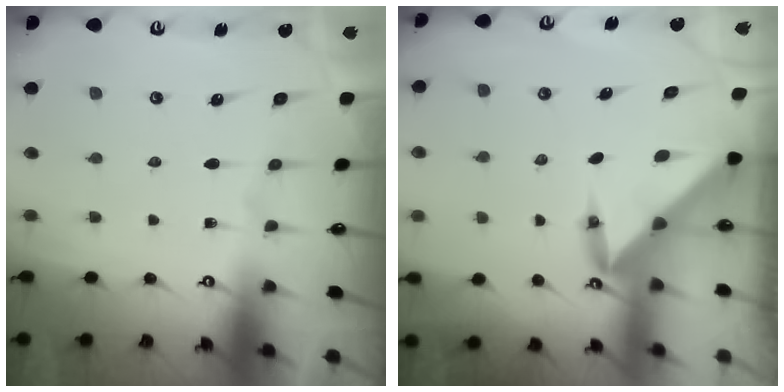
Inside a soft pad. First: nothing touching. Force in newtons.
{"total": 3.8, "press": 3.8, "slide": 0.4}